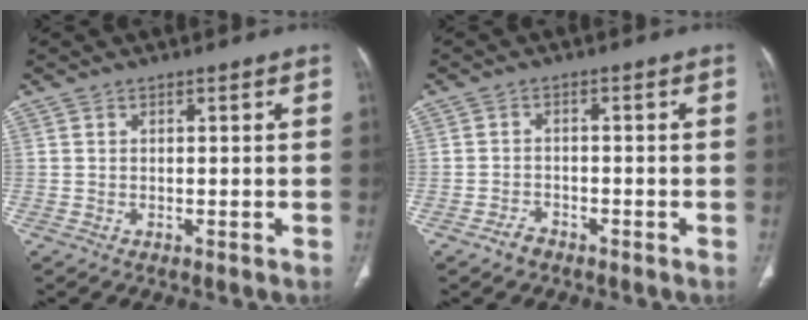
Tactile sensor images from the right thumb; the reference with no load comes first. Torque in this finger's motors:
{"motor_torque": [0.00, 0.25, -0.23, 0.08, 0.02]}